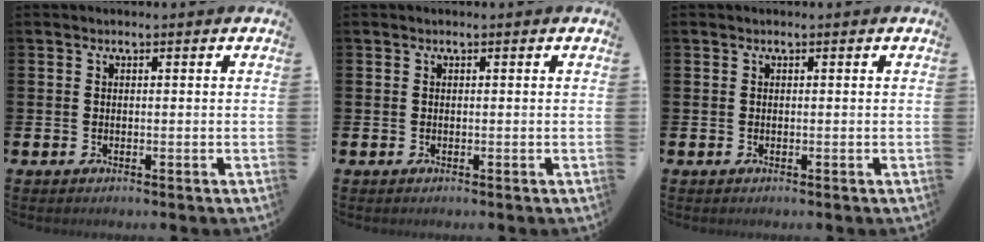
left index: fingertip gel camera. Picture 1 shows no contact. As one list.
[{"total": 0.0}, {"total": 0.0}]